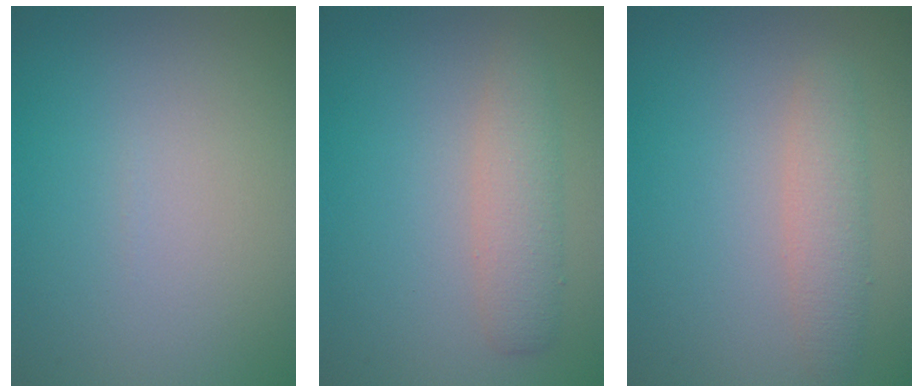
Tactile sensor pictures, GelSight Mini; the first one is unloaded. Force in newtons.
{"total": 2.9, "press": 2.9, "slide": 0.1}
{"total": 2.6, "press": 2.6, "slide": 0.1}